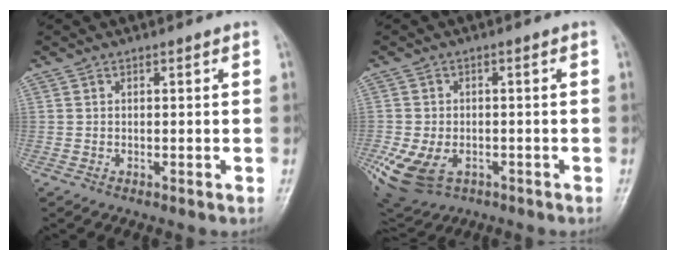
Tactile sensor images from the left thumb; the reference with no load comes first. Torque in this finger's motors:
{"motor_torque": [0.01, 0.98, 1.27, 0.37, 0.41]}